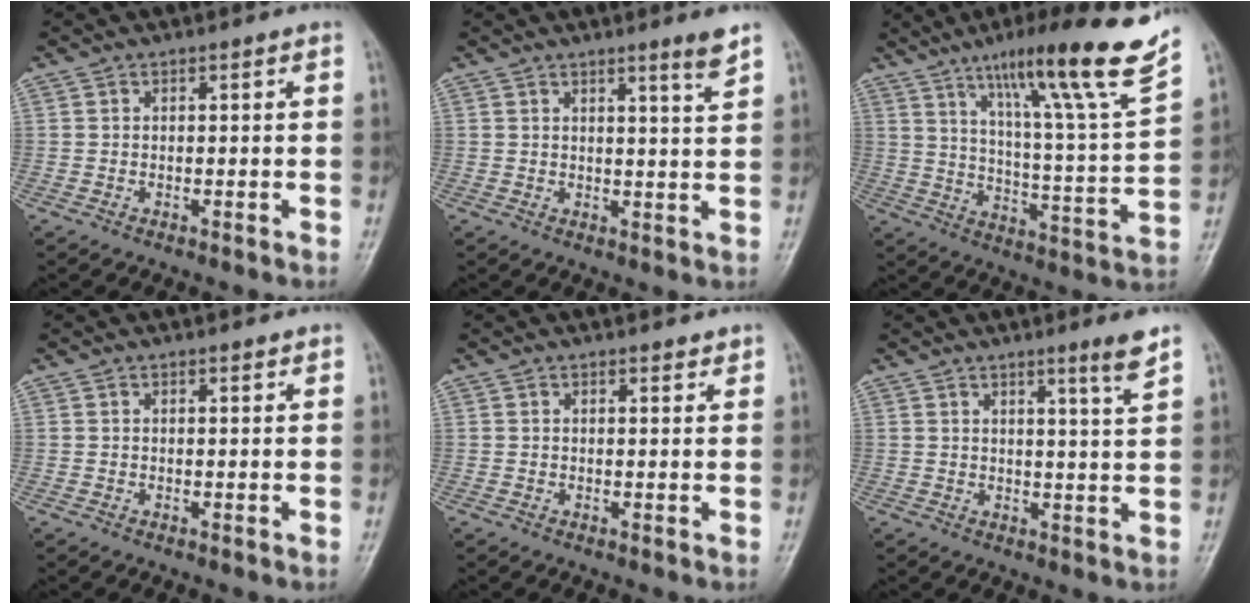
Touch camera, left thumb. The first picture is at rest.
{"total": 3.9, "force": [2.9, -0.3, 2.6], "torque": [-0.034, -0.029, 0.042]}
{"total": 22.1, "force": [14.5, 1.1, 16.6], "torque": [-0.228, -0.061, 0.224]}
{"total": 1.1, "force": [0.9, 0.3, 0.4], "torque": [-0.006, -0.006, 0.013]}
{"total": 2.0, "force": [1.7, 0.7, 0.7], "torque": [-0.001, -0.009, 0.021]}
{"total": 4.8, "force": [3.3, -0.5, 3.4], "torque": [-0.047, -0.032, 0.049]}